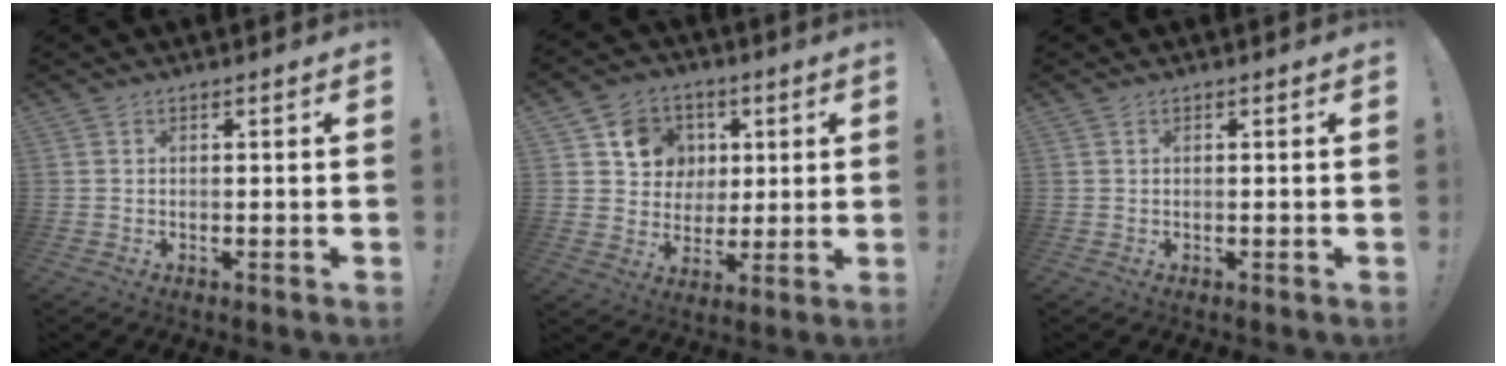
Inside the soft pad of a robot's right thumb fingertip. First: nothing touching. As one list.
[{"total": 11.0, "force": [3.4, 10.0, 2.9], "torque": [-0.037, -0.012, 0.071]}, {"total": 0.0}]